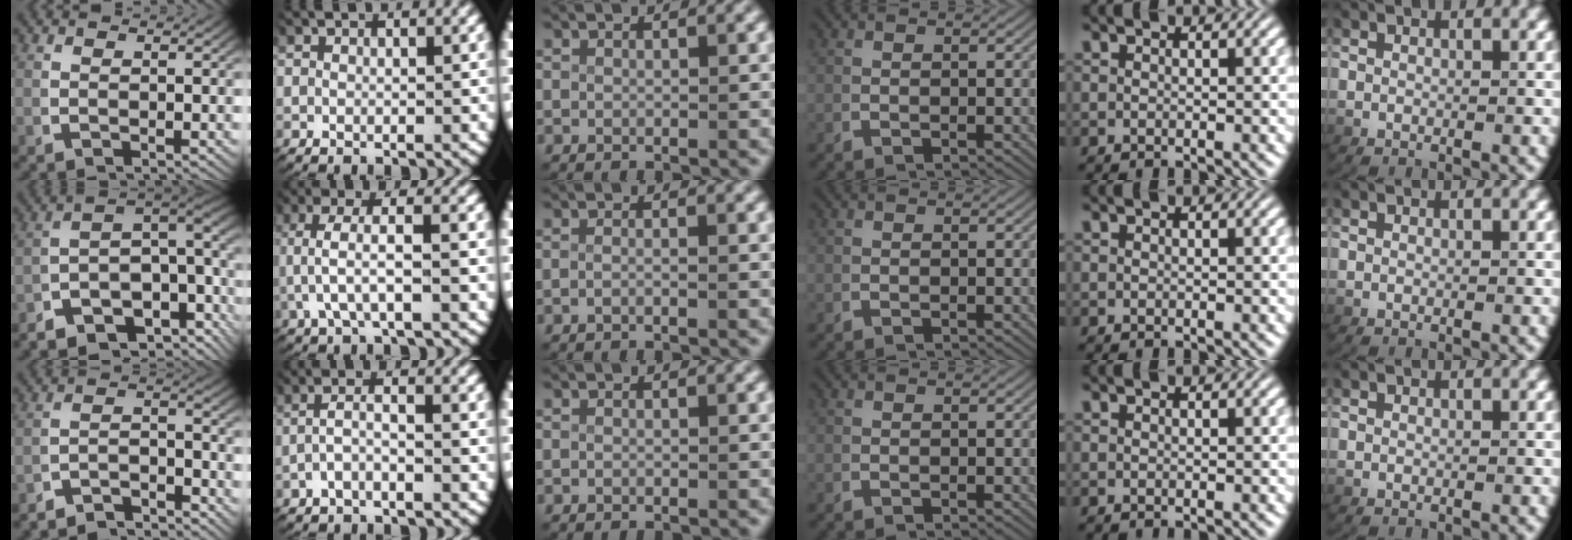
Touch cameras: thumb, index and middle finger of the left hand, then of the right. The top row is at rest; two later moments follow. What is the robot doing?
{"motion": "lift_and_place", "object": "towel"}